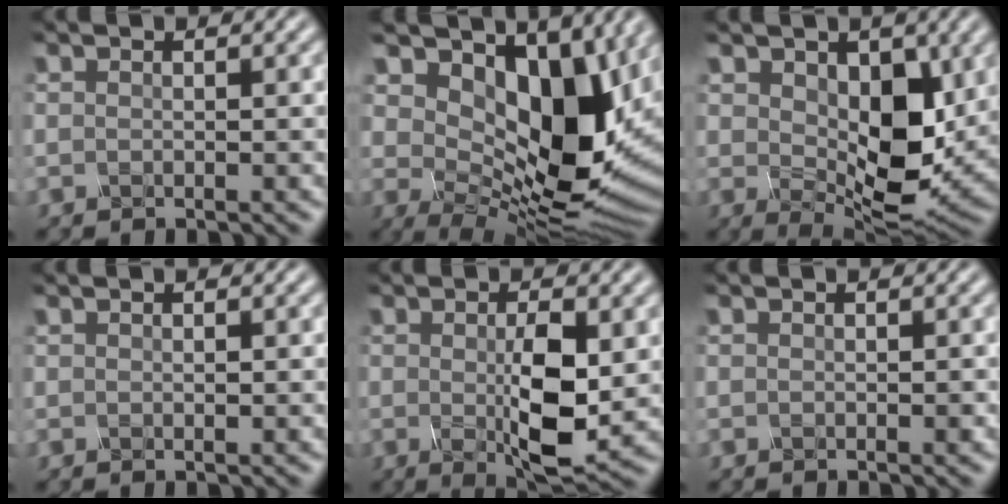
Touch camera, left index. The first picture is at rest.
{"total": 13.4, "force": [4.4, 7.5, 10.3], "torque": [-0.145, -0.009, 0.082]}
{"total": 7.3, "force": [0.9, 4.2, 5.8], "torque": [-0.103, -0.009, 0.024]}
{"total": 0.0}
{"total": 5.8, "force": [-0.2, 1.6, 5.5], "torque": [-0.107, -0.008, 0.003]}
{"total": 0.5, "force": [-0.2, 0.2, 0.5], "torque": [0.003, 0.005, -0.002]}